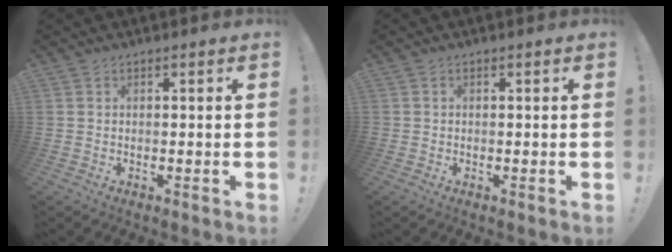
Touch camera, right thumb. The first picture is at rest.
{"total": 0.6, "force": [-0.1, 0.5, -0.1], "torque": [-0.005, 0.003, -0.001]}